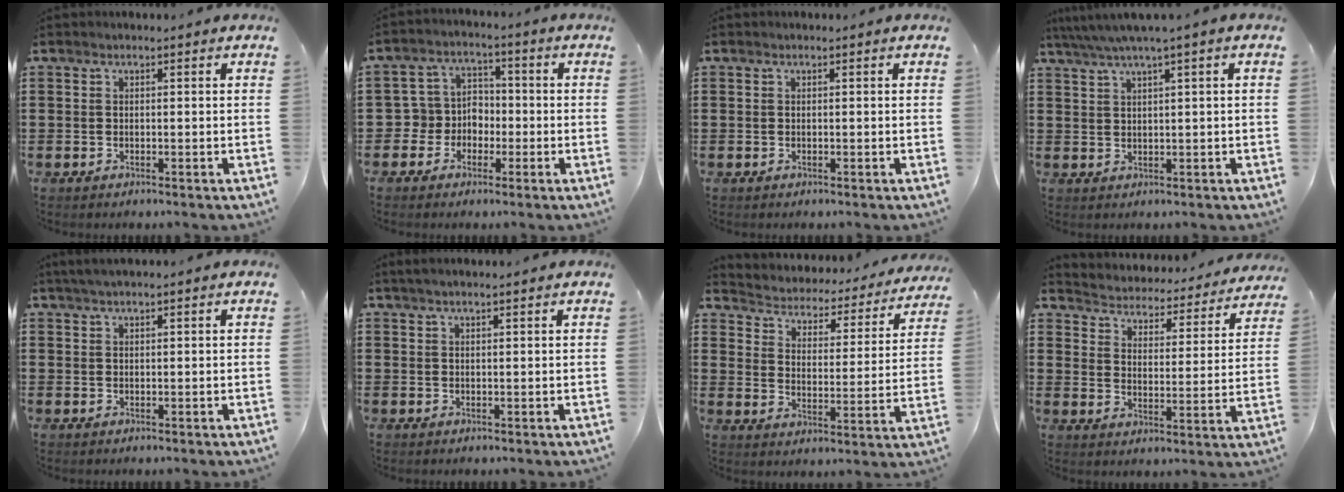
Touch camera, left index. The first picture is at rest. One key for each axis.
{"total": 5.0, "fx": -1.7, "fy": 4.6, "fz": 0.9, "tx": -0.045, "ty": 0.005, "tz": -0.039}
{"total": 0.0}
{"total": 2.8, "fx": 1.4, "fy": -0.2, "fz": 2.4, "tx": -0.048, "ty": 0.001, "tz": 0.024}
{"total": 1.5, "fx": 1.2, "fy": 0.1, "fz": 0.9, "tx": -0.017, "ty": 0.002, "tz": 0.022}
{"total": 1.5, "fx": 1.3, "fy": 0.0, "fz": 0.9, "tx": -0.018, "ty": 0.001, "tz": 0.024}
{"total": 2.4, "fx": 2.3, "fy": 0.7, "fz": 0.1, "tx": -0.022, "ty": -0.028, "tz": 0.027}
{"total": 3.2, "fx": 3.2, "fy": 0.1, "fz": -0.3, "tx": -0.018, "ty": -0.037, "tz": 0.045}